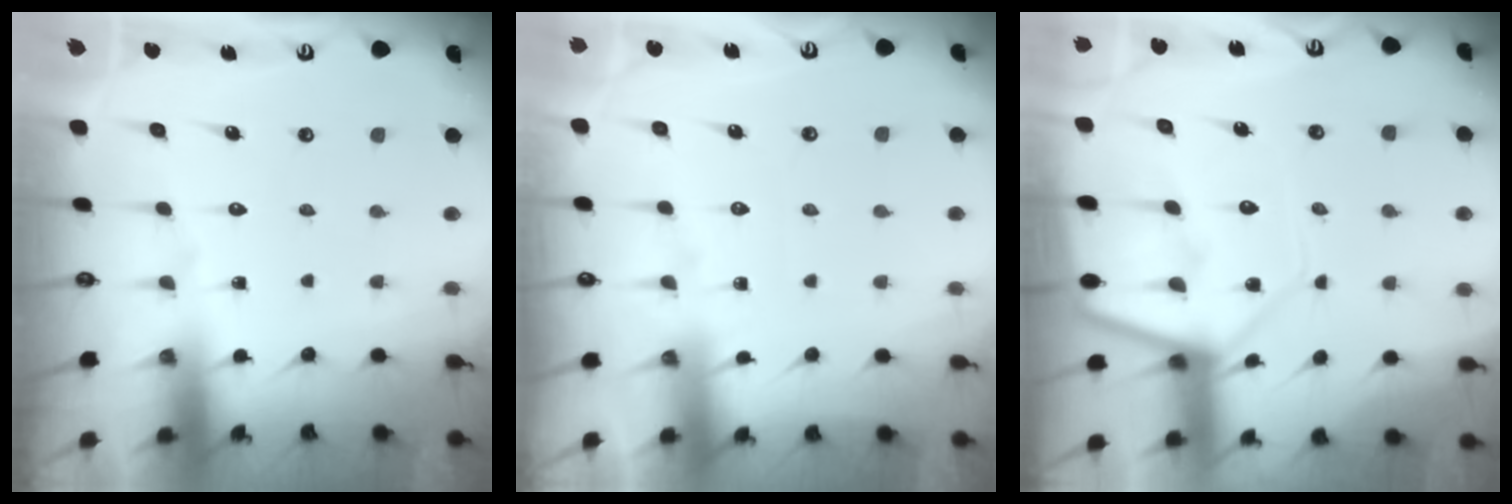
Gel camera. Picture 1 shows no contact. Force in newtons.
{"total": 3.3, "press": 3.3, "slide": 0.5}
{"total": 10.4, "press": 10.4, "slide": 1.0}